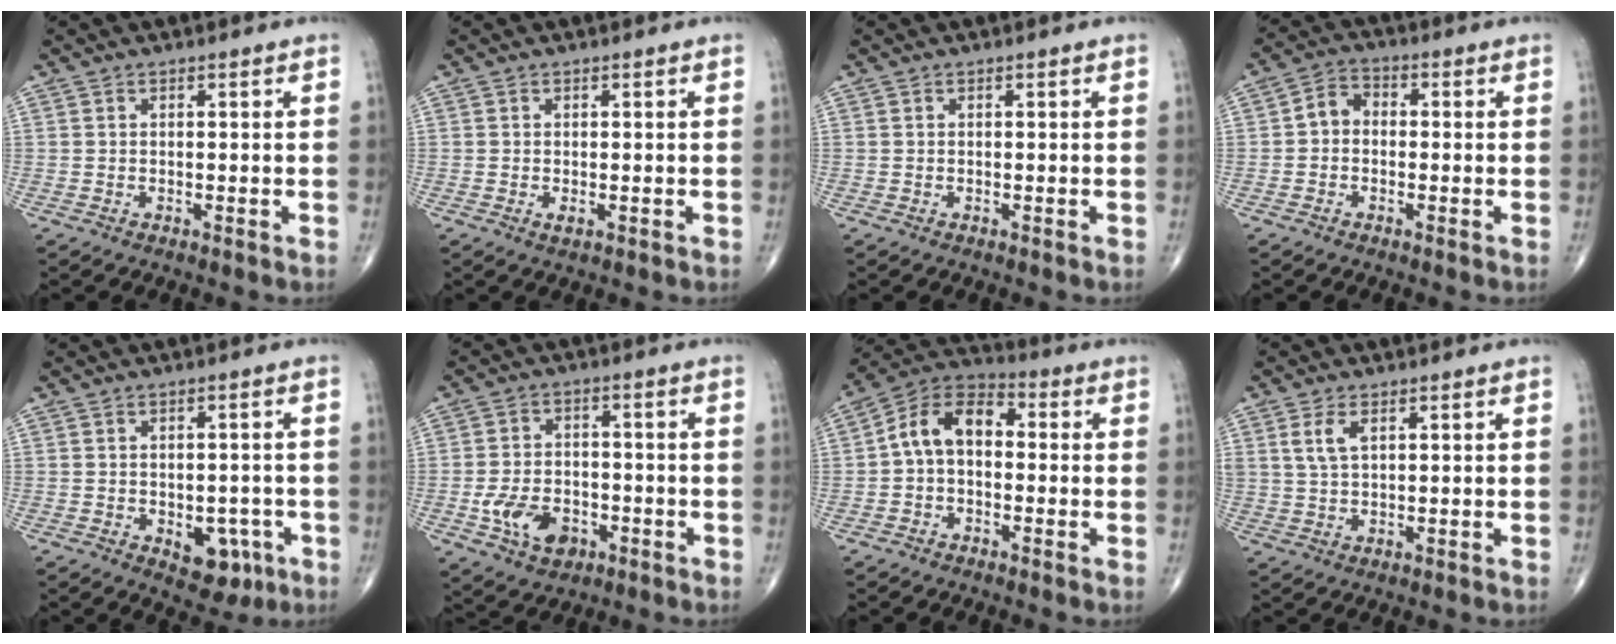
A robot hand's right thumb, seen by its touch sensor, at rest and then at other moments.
{"total": 1.0, "force": [-0.3, 0.5, 0.8], "torque": [-0.012, -0.002, -0.005]}
{"total": 0.0}
{"total": 4.5, "force": [-0.5, 3.6, 2.6], "torque": [-0.027, 0.018, -0.023]}
{"total": 7.1, "force": [-2.6, 4.4, 4.9], "torque": [-0.029, 0.012, -0.024]}
{"total": 9.1, "force": [-3.2, 6.2, 5.8], "torque": [-0.085, 0.016, -0.052]}
{"total": 10.2, "force": [0.0, 6.7, 7.6], "torque": [-0.116, 0.036, -0.018]}
{"total": 4.1, "force": [1.7, 2.0, 3.1], "torque": [-0.064, -0.001, 0.039]}